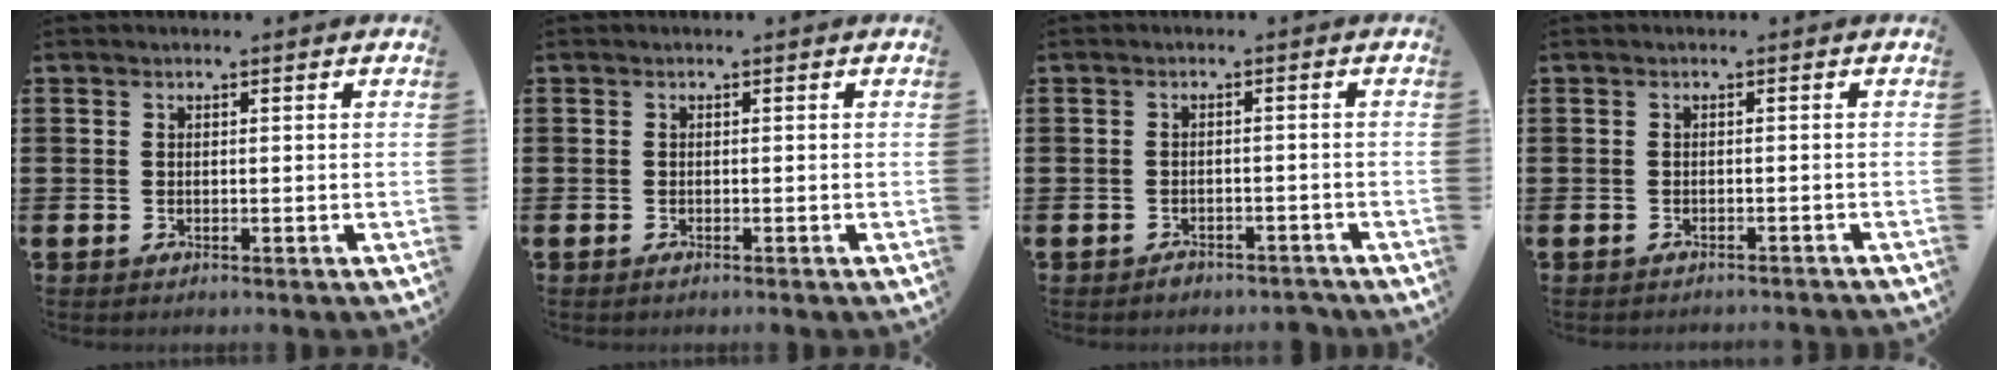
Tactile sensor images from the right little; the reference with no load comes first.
{"total": 0.0}
{"total": 1.3, "force": [-1.2, 0.3, -0.1], "torque": [-0.004, 0.005, -0.027]}
{"total": 0.7, "force": [-0.7, -0.1, 0.0], "torque": [-0.001, 0.000, -0.016]}